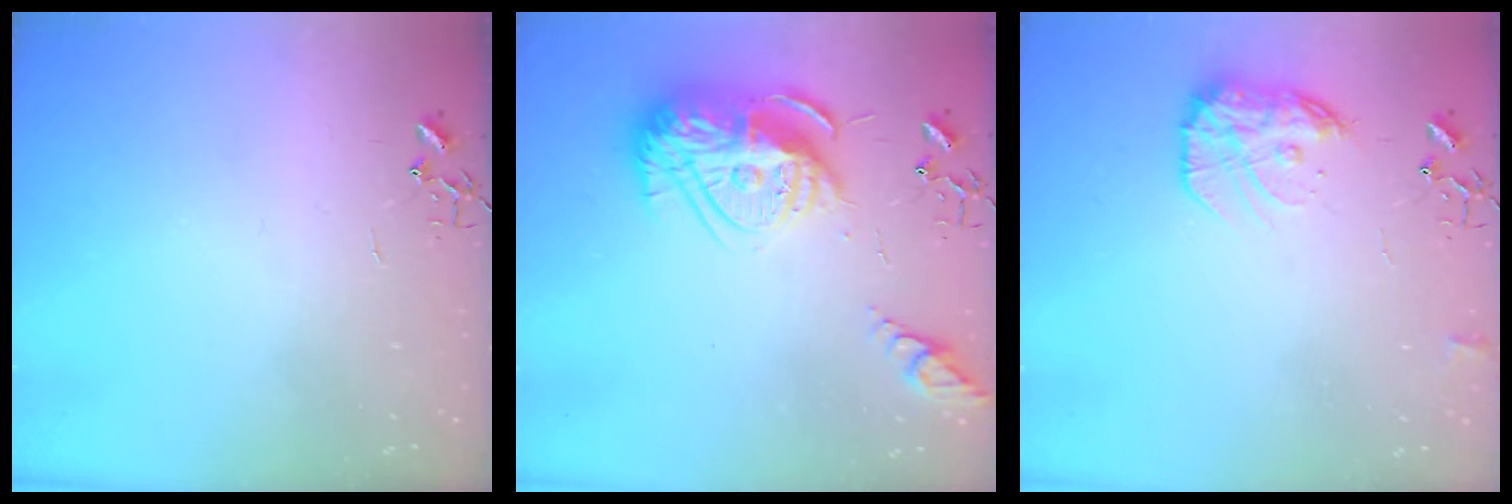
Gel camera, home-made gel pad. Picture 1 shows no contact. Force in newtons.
{"total": 18.1, "press": 18.1, "slide": 1.6}
{"total": 13.8, "press": 13.8, "slide": 0.6}